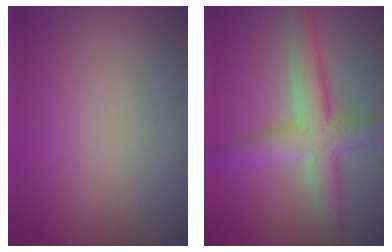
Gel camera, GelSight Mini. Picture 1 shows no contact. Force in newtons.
{"total": 5.9, "press": 5.9, "slide": 0.1}